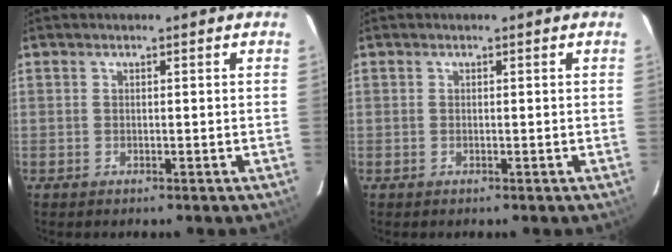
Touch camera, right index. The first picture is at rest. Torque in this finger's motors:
{"motor_torque": [0.11, 0.01, 0.03, 0.00]}